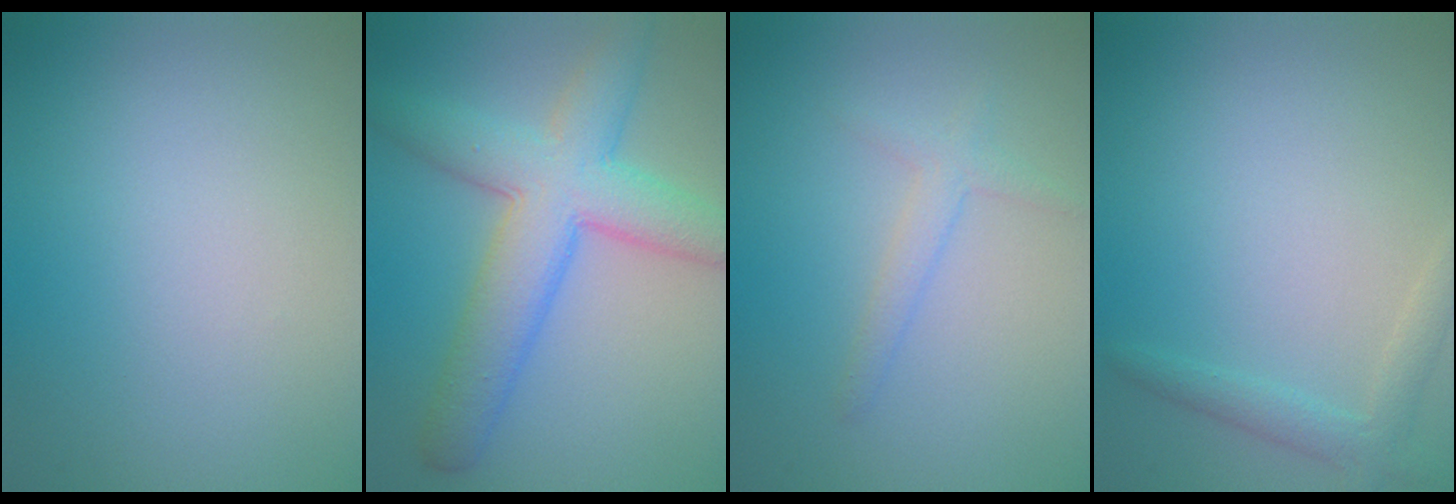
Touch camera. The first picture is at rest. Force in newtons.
{"total": 7.4, "press": 7.4, "slide": 0.1}
{"total": 1.6, "press": 1.6, "slide": 0.1}
{"total": 2.0, "press": 2.0, "slide": 0.1}